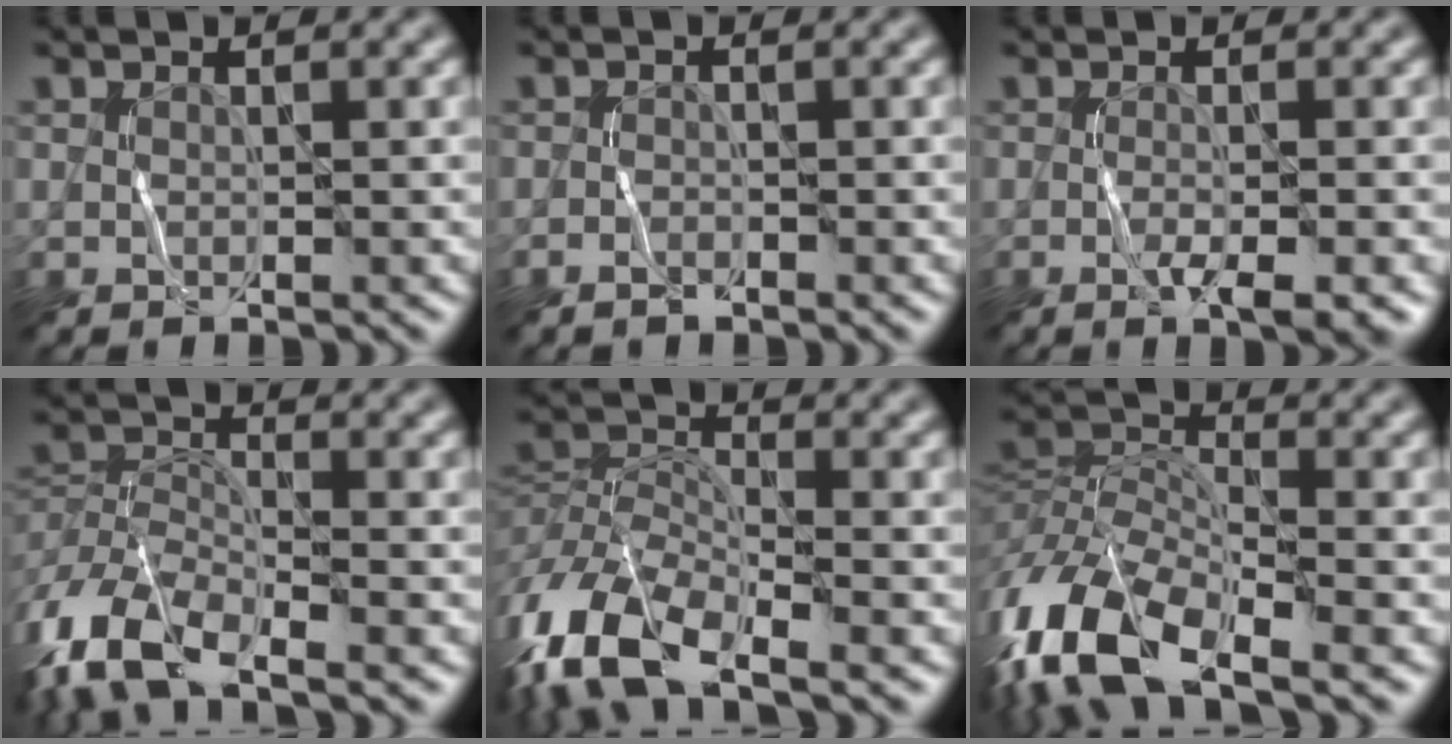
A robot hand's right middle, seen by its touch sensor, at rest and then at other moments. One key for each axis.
{"total": 1.0, "fx": -0.9, "fy": 0.3, "fz": 0.4, "tx": -0.011, "ty": 0.005, "tz": -0.018}
{"total": 2.9, "fx": -0.9, "fy": 0.6, "fz": 2.7, "tx": -0.043, "ty": -0.003, "tz": -0.013}
{"total": 9.0, "fx": -6.0, "fy": 4.0, "fz": 5.4, "tx": -0.117, "ty": -0.004, "tz": -0.128}
{"total": 11.2, "fx": -6.7, "fy": 5.2, "fz": 7.3, "tx": -0.157, "ty": -0.001, "tz": -0.140}
{"total": 12.7, "fx": -6.3, "fy": 6.2, "fz": 9.1, "tx": -0.197, "ty": 0.001, "tz": -0.129}